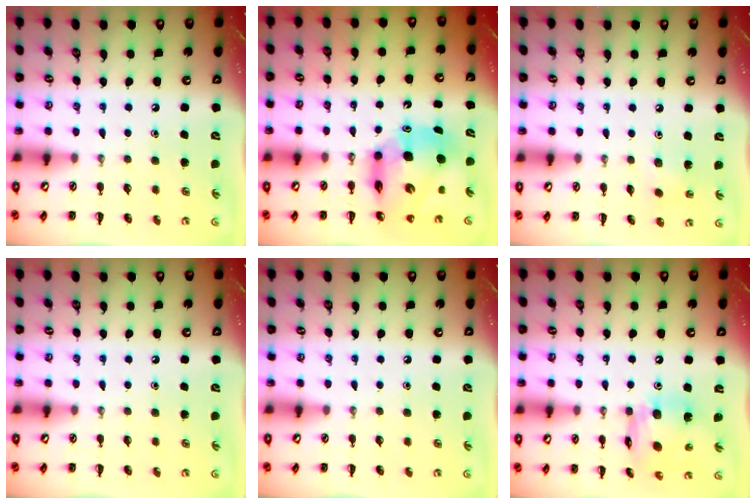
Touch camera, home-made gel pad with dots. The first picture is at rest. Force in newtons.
{"total": 13.1, "press": 12.6, "slide": 3.8}
{"total": 1.5, "press": 1.4, "slide": 0.7}
{"total": 0.0}
{"total": 0.0}
{"total": 14.1, "press": 14.1, "slide": 1.1}